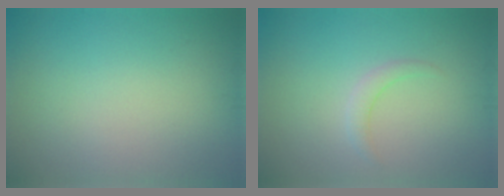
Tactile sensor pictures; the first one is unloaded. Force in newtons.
{"total": 1.2, "press": 1.2, "slide": 0.1}